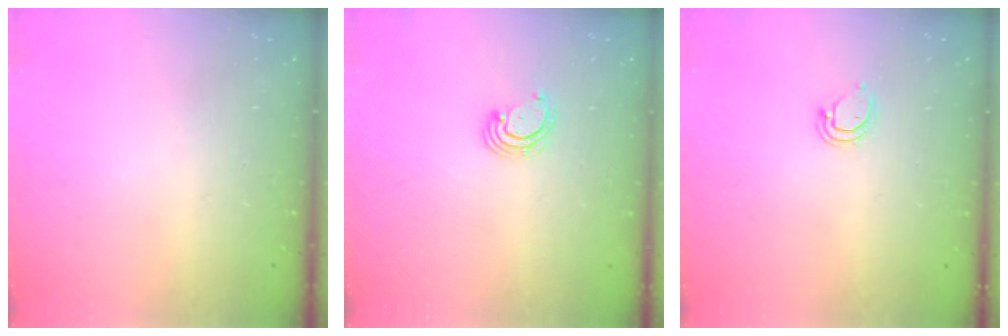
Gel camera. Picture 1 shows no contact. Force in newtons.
{"total": 2.7, "press": 2.6, "slide": 0.6}
{"total": 3.6, "press": 3.6, "slide": 0.5}